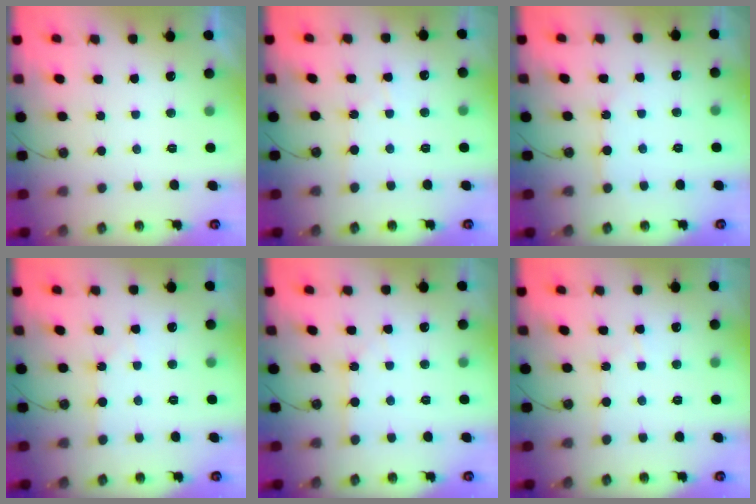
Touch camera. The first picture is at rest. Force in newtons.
{"total": 3.0, "press": 2.9, "slide": 0.5}
{"total": 6.2, "press": 6.1, "slide": 0.6}
{"total": 0.9, "press": 0.9, "slide": 0.1}
{"total": 1.5, "press": 1.5, "slide": 0.3}
{"total": 3.0, "press": 2.9, "slide": 0.5}